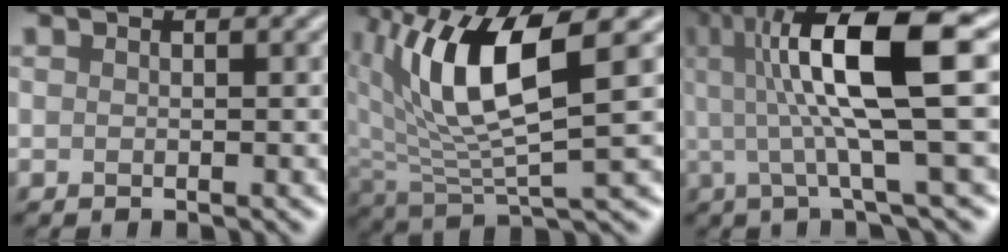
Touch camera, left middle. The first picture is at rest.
{"total": 8.2, "force": [2.3, 2.8, 7.4], "torque": [-0.158, -0.008, 0.048]}
{"total": 10.7, "force": [1.5, 2.3, 10.4], "torque": [-0.157, 0.003, 0.030]}